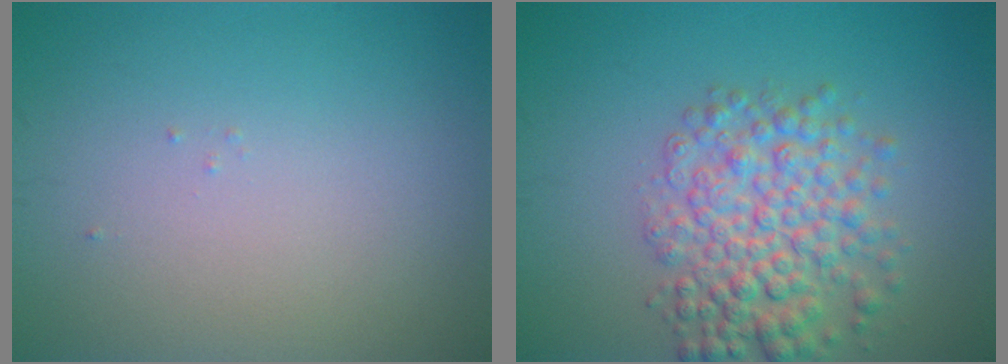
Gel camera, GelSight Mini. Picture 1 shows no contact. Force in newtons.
{"total": 5.9, "press": 5.9, "slide": 0.1}